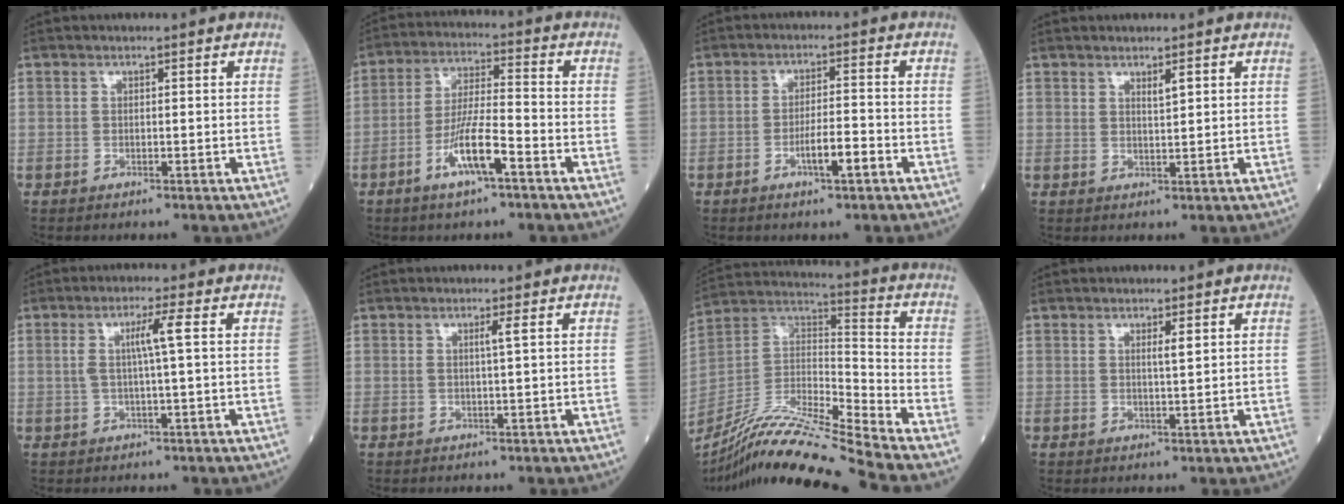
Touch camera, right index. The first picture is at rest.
{"total": 8.6, "force": [-4.2, 1.1, 7.5], "torque": [-0.147, -0.001, -0.078]}
{"total": 4.7, "force": [-2.1, 0.5, 4.1], "torque": [-0.071, -0.001, -0.039]}
{"total": 1.7, "force": [1.1, 0.2, 1.3], "torque": [-0.027, -0.002, 0.020]}
{"total": 4.1, "force": [0.7, -0.6, 4.0], "torque": [-0.080, 0.004, 0.013]}
{"total": 1.3, "force": [0.4, -0.5, 1.1], "torque": [-0.025, -0.002, 0.007]}
{"total": 20.0, "force": [-17.7, -2.4, 9.1], "torque": [-0.187, -0.003, -0.325]}
{"total": 1.7, "force": [0.8, 0.0, 1.5], "torque": [-0.027, -0.003, 0.013]}